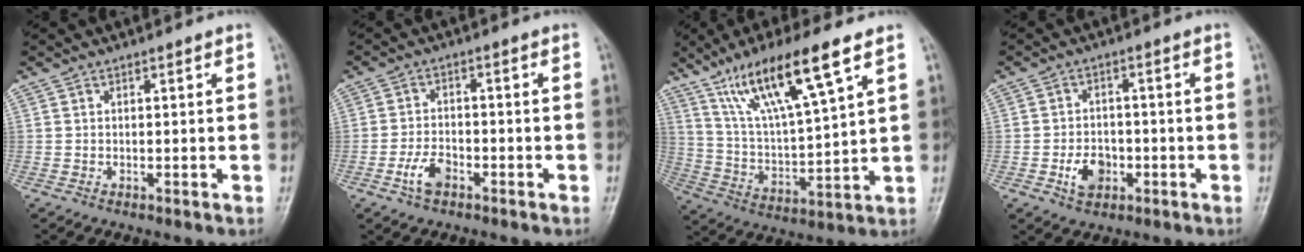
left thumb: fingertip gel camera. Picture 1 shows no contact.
{"total": 4.8, "force": [-2.6, 2.7, 3.1], "torque": [-0.057, 0.018, -0.048]}
{"total": 16.8, "force": [9.6, 3.1, 13.5], "torque": [-0.243, -0.031, 0.191]}
{"total": 5.8, "force": [-2.1, 4.2, 3.4], "torque": [-0.041, 0.014, -0.034]}